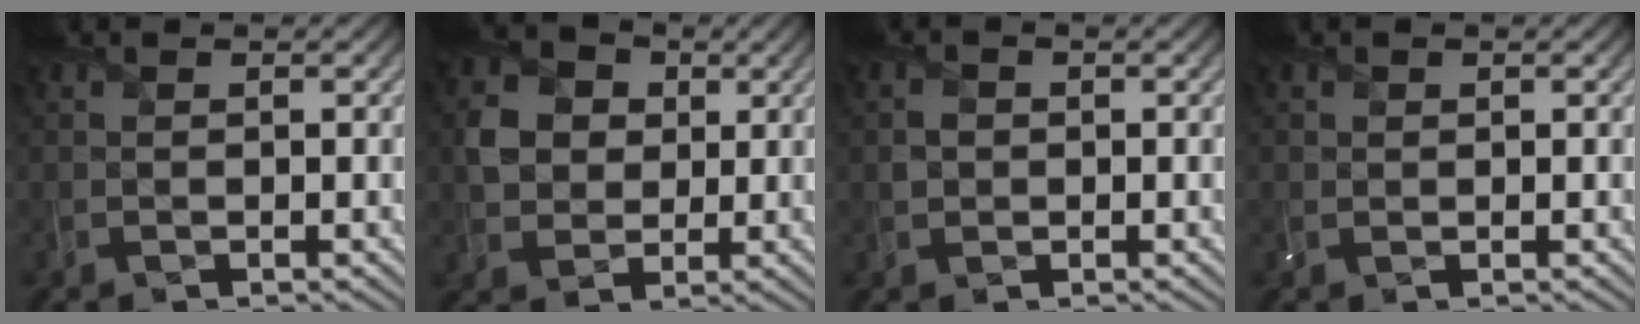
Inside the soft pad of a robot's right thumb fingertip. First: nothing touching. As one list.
[{"total": 5.5, "force": [0.9, 4.7, 2.6], "torque": [-0.068, 0.006, 0.008]}, {"total": 1.1, "force": [-0.3, 0.9, 0.6], "torque": [-0.013, -0.001, -0.008]}, {"total": 0.7, "force": [0.2, 0.6, 0.2], "torque": [-0.004, -0.002, 0.004]}]